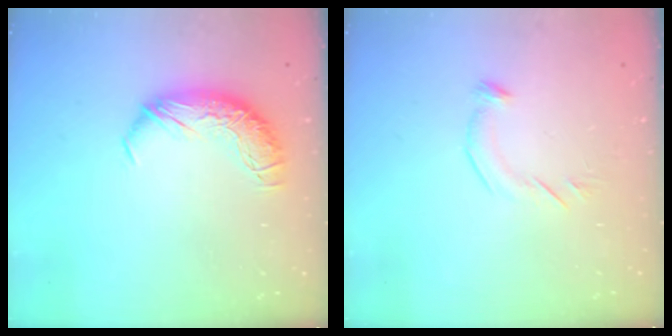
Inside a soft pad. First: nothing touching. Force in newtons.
{"total": 5.3, "press": 5.1, "slide": 1.2}